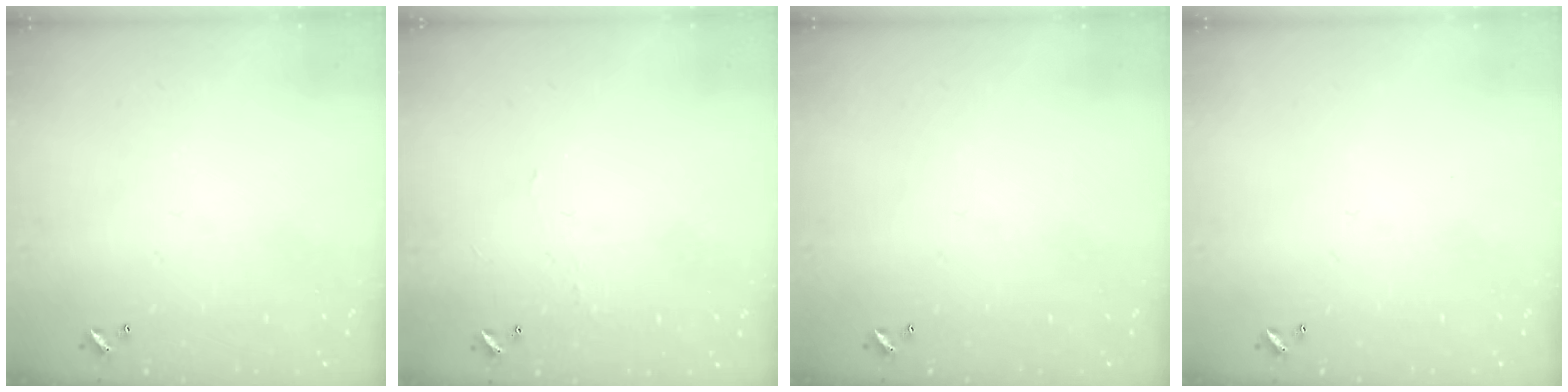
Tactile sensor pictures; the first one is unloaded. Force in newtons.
{"total": 1.2, "press": 1.1, "slide": 0.3}
{"total": 0.0}
{"total": 0.0}